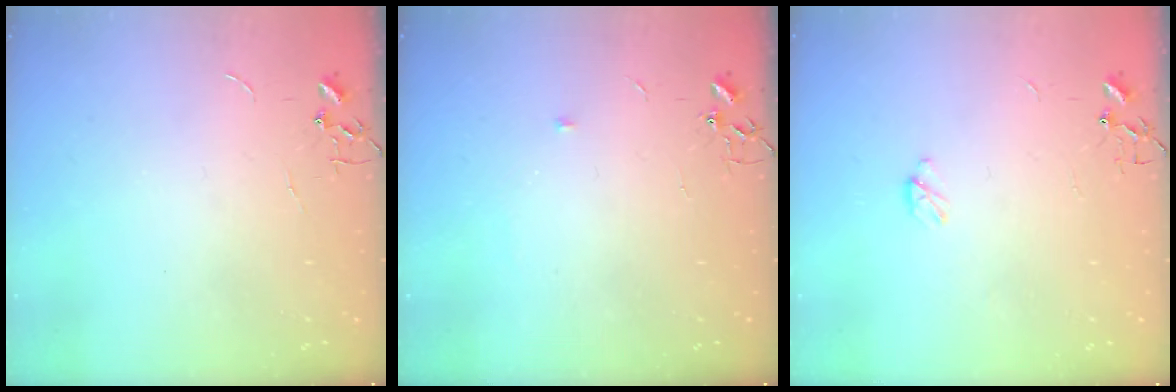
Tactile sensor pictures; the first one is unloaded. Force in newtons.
{"total": 5.7, "press": 5.7, "slide": 0.8}
{"total": 3.2, "press": 3.2, "slide": 0.4}